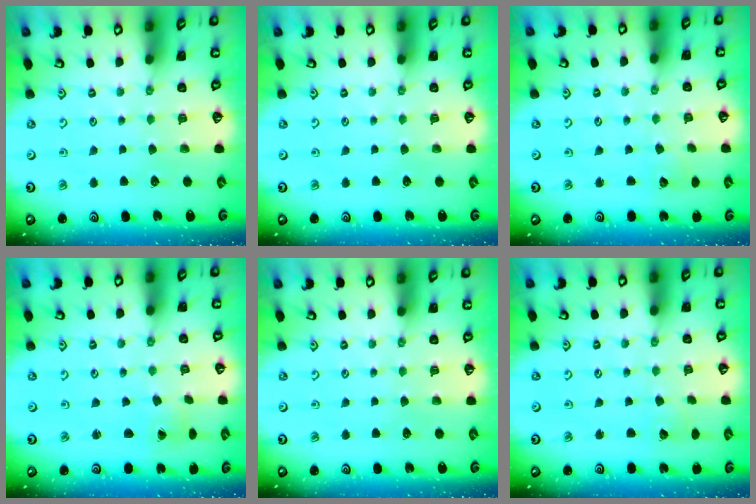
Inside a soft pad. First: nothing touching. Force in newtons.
{"total": 0.0}
{"total": 2.3, "press": 2.2, "slide": 0.3}
{"total": 1.3, "press": 1.3, "slide": 0.1}
{"total": 0.0}
{"total": 2.3, "press": 2.2, "slide": 0.3}